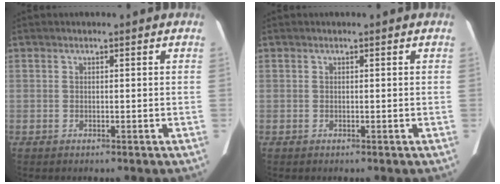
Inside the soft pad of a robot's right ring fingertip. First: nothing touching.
{"total": 0.0}